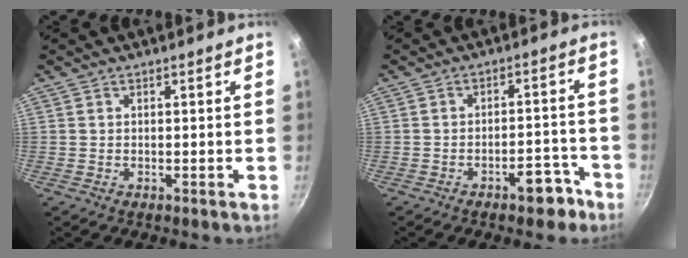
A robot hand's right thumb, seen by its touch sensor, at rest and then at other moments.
{"total": 6.4, "force": [-4.1, 2.9, 3.9], "torque": [-0.026, 0.045, -0.043]}